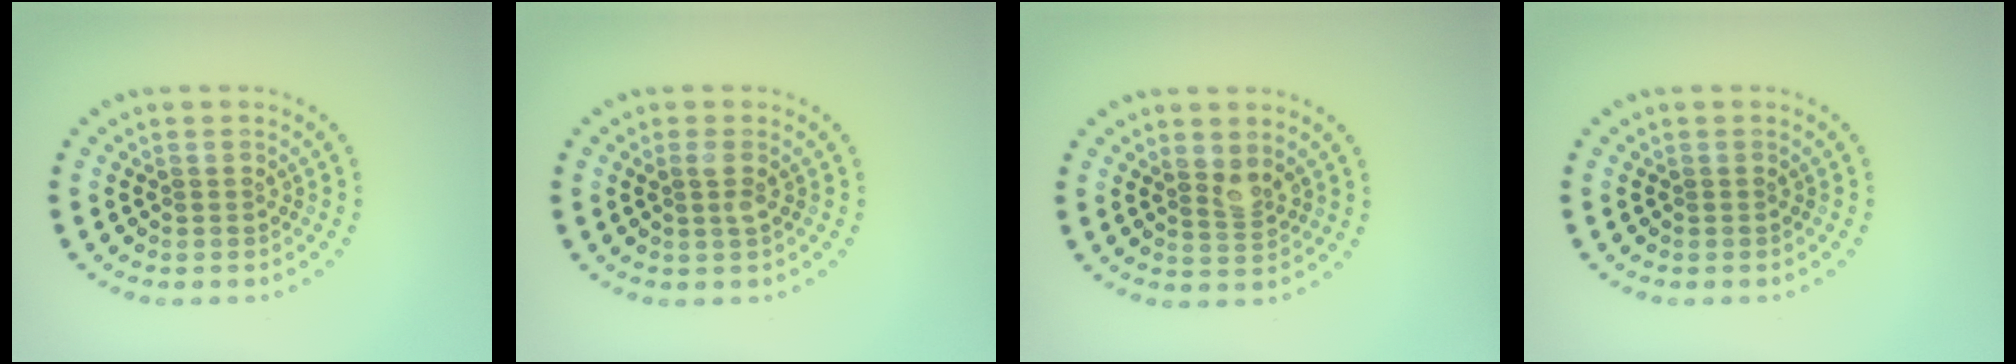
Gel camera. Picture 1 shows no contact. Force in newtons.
{"total": 1.2, "press": 1.1, "slide": 0.3}
{"total": 1.8, "press": 1.7, "slide": 0.7}
{"total": 0.0}